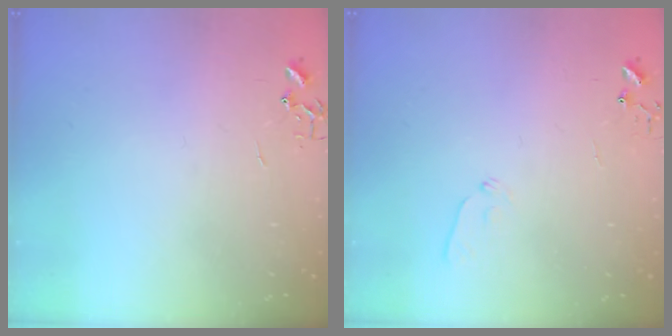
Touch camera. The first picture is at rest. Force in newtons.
{"total": 5.6, "press": 5.6, "slide": 0.6}